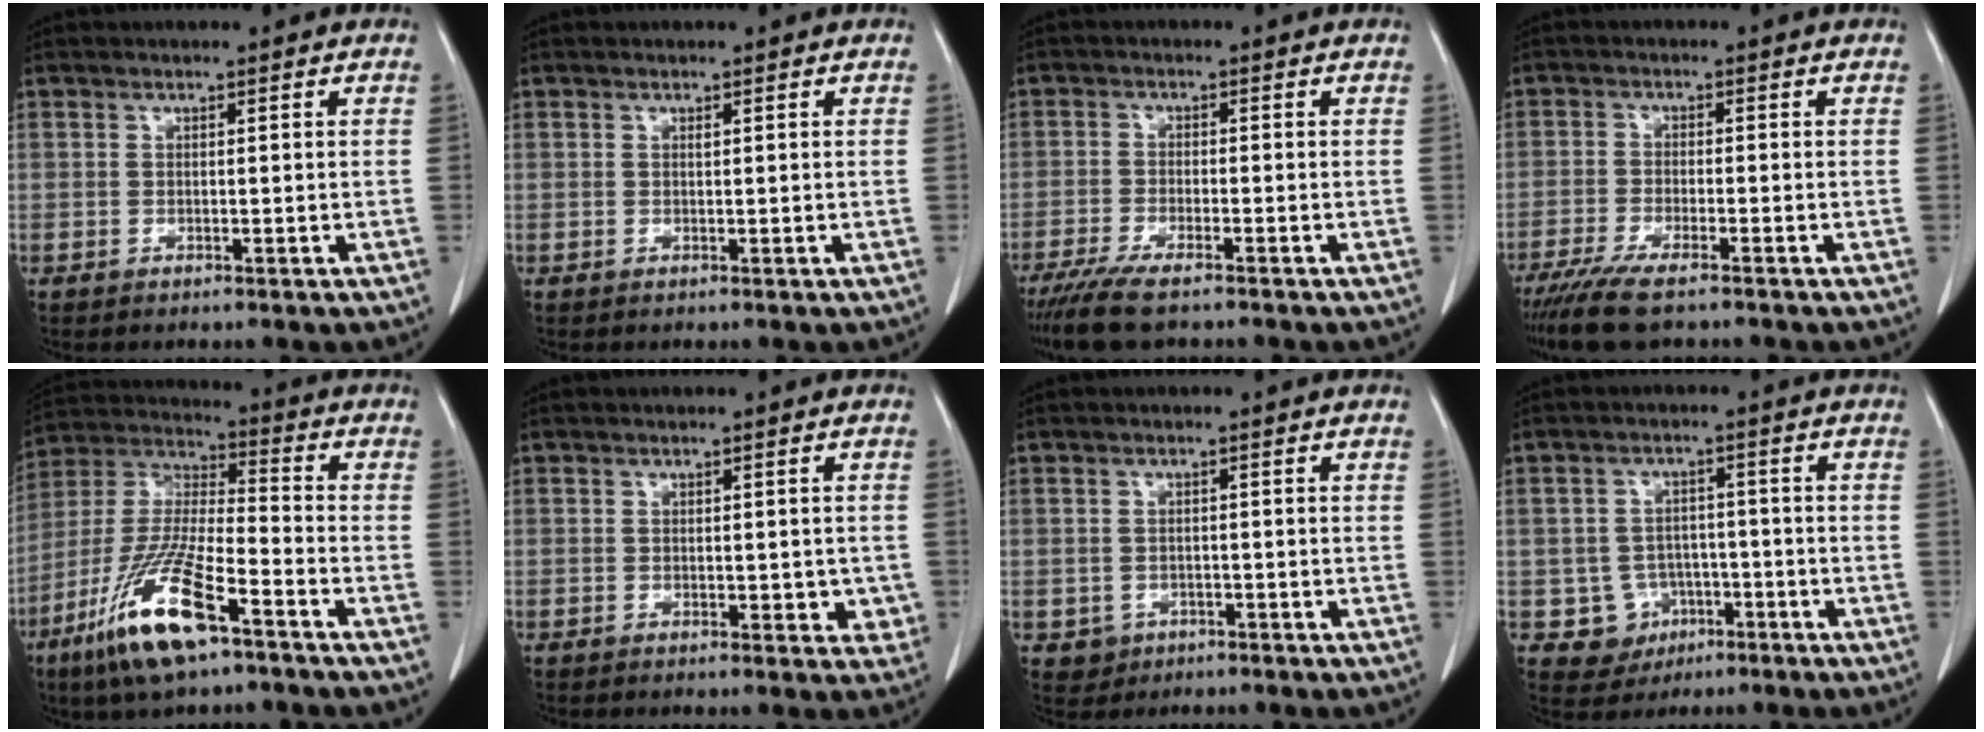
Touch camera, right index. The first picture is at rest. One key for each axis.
{"total": 0.0}
{"total": 7.0, "fx": -5.5, "fy": 0.7, "fz": 4.2, "tx": -0.072, "ty": -0.018, "tz": -0.093}
{"total": 7.7, "fx": -6.0, "fy": 0.8, "fz": 4.8, "tx": -0.083, "ty": -0.020, "tz": -0.100}
{"total": 16.2, "fx": -9.2, "fy": 2.8, "fz": 13.0, "tx": -0.279, "ty": -0.032, "tz": -0.173}
{"total": 3.3, "fx": -0.5, "fy": 2.0, "fz": 2.6, "tx": -0.016, "ty": 0.004, "tz": 0.000}
{"total": 2.4, "fx": -1.0, "fy": 2.1, "fz": 0.3, "tx": -0.001, "ty": 0.007, "tz": -0.011}
{"total": 5.5, "fx": -2.1, "fy": 5.1, "fz": 0.8, "tx": -0.007, "ty": 0.011, "tz": -0.024}